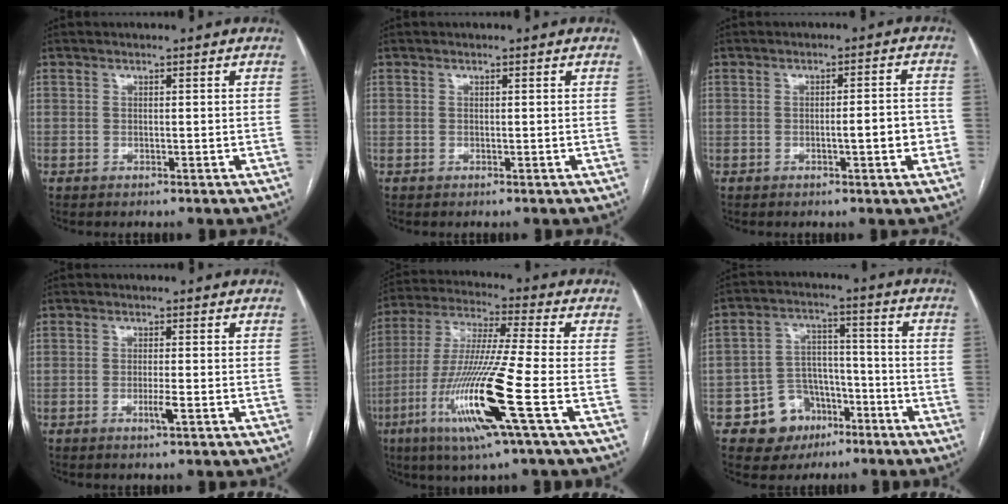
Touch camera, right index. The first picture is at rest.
{"total": 0.0}
{"total": 4.6, "force": [-1.2, 0.7, 4.4], "torque": [-0.061, 0.009, -0.012]}
{"total": 2.0, "force": [-0.8, -0.1, 1.8], "torque": [-0.037, -0.004, -0.015]}
{"total": 17.2, "force": [-6.4, -0.8, 16.0], "torque": [-0.337, -0.026, -0.125]}
{"total": 9.0, "force": [-4.7, 7.2, 2.6], "torque": [-0.034, 0.021, -0.069]}